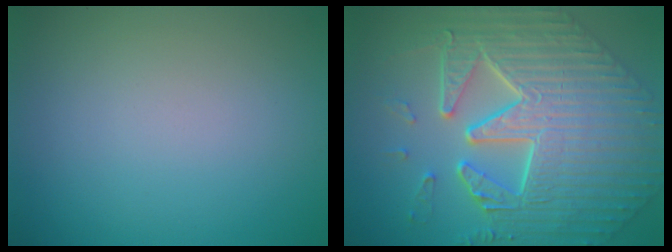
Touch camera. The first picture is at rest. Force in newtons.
{"total": 10.1, "press": 7.5, "slide": 6.8}